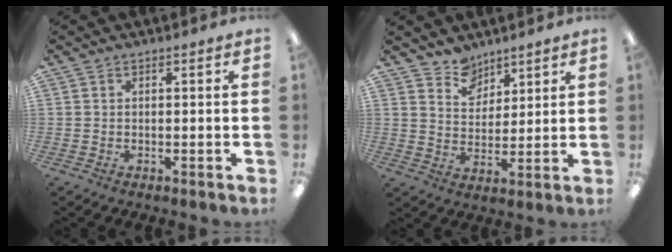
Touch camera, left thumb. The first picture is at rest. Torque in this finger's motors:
{"motor_torque": [-0.17, -0.23, -0.47, -0.14, -0.03]}